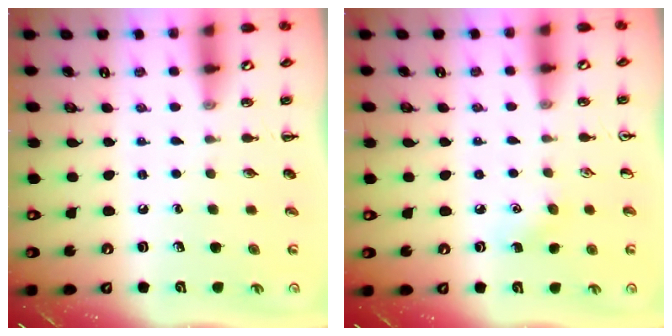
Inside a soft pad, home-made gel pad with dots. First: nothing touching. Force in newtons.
{"total": 5.0, "press": 4.9, "slide": 1.2}